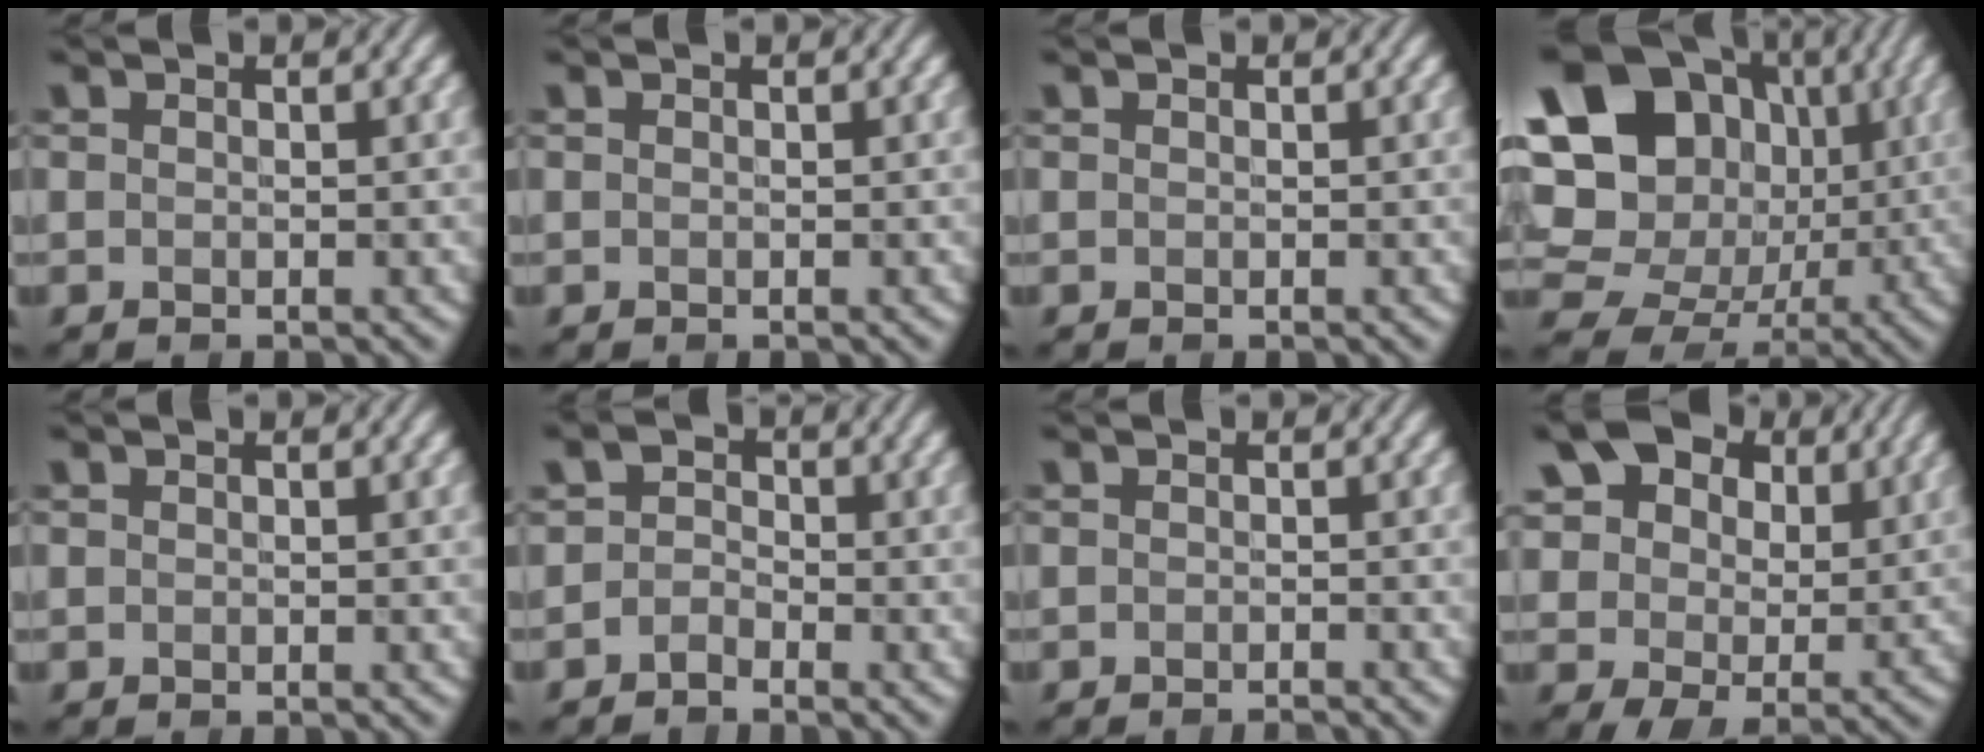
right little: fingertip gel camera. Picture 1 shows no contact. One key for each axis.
{"total": 0.0}
{"total": 0.0}
{"total": 20.9, "fx": 4.0, "fy": 17.8, "fz": 10.3, "tx": -0.215, "ty": 0.033, "tz": 0.041}
{"total": 0.0}
{"total": 1.4, "fx": -0.9, "fy": 0.9, "fz": 0.5, "tx": -0.007, "ty": 0.008, "tz": -0.023}
{"total": 1.0, "fx": -0.9, "fy": 0.1, "fz": 0.5, "tx": -0.001, "ty": -0.001, "tz": -0.018}
{"total": 11.2, "fx": 5.5, "fy": 7.2, "fz": 6.7, "tx": -0.122, "ty": 0.010, "tz": 0.086}